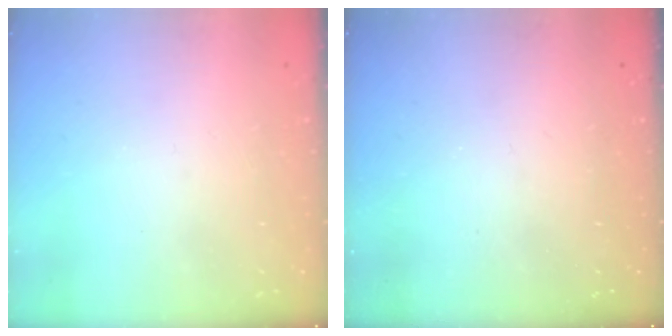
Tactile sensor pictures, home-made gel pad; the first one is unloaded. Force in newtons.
{"total": 0.0}